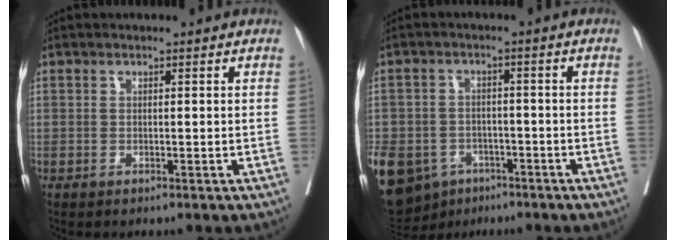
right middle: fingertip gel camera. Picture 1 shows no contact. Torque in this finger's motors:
{"motor_torque": [0.83, -0.74, 1.05, 0.21]}